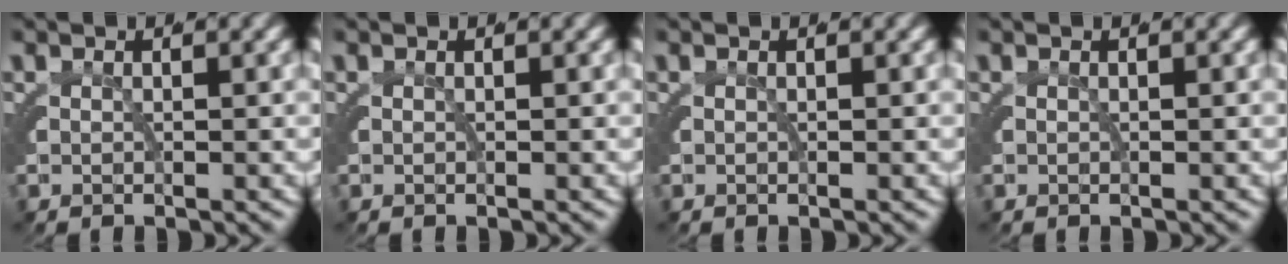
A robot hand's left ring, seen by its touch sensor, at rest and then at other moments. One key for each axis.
{"total": 0.0}
{"total": 0.0}
{"total": 0.0}